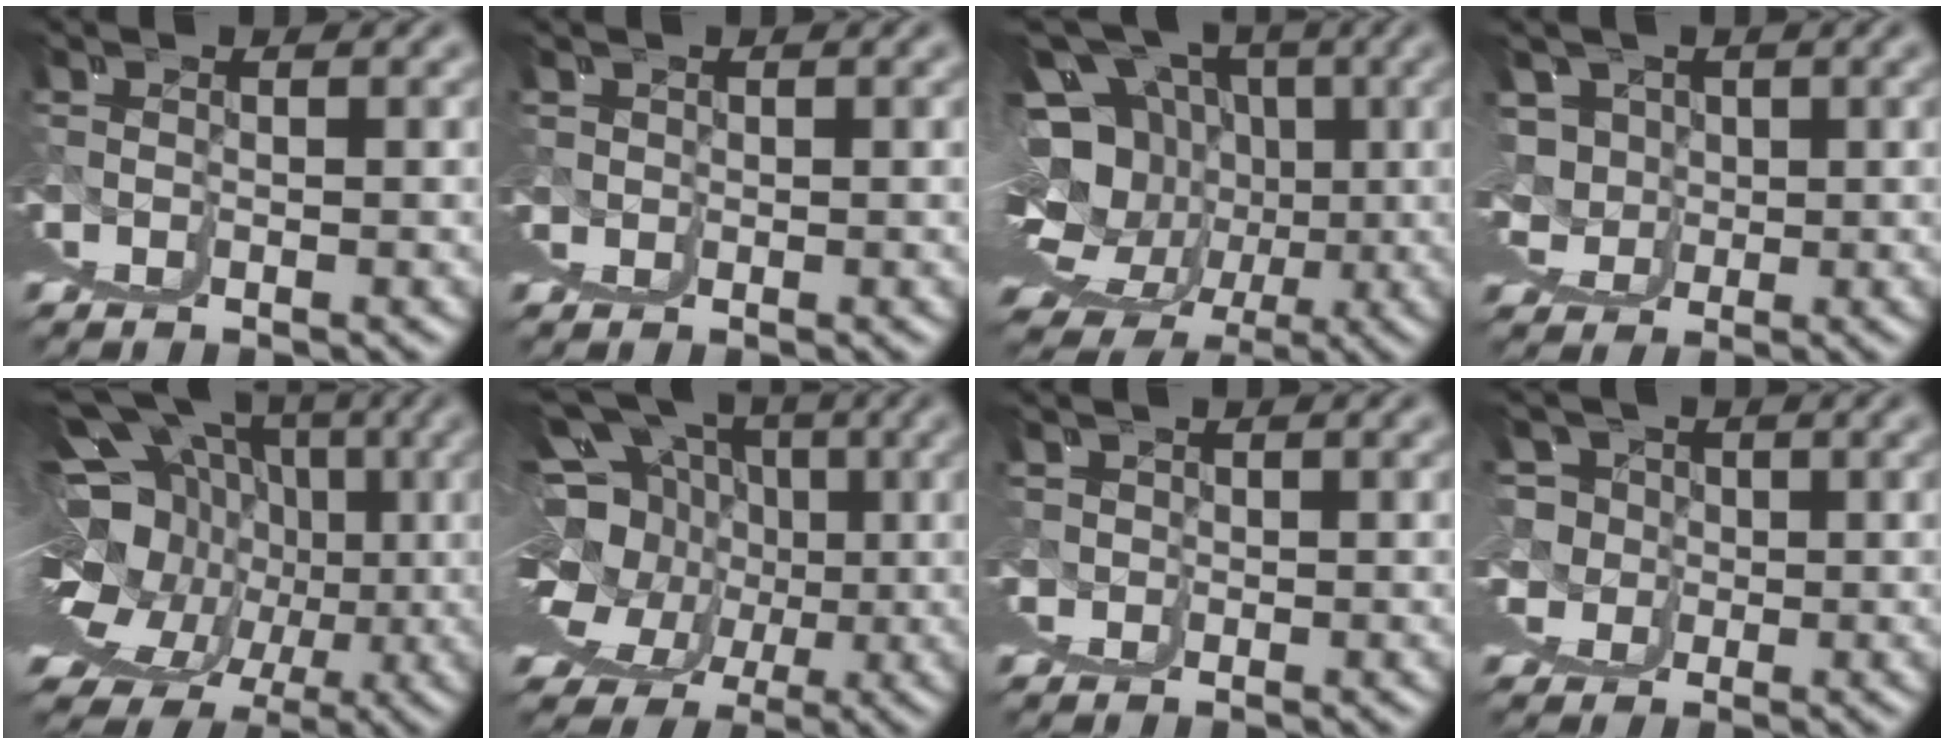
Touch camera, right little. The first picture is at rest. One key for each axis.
{"total": 1.3, "fx": 0.7, "fy": -0.5, "fz": -1.0, "tx": 0.018, "ty": -0.002, "tz": 0.011}
{"total": 14.0, "fx": 4.1, "fy": 9.0, "fz": 9.9, "tx": -0.132, "ty": 0.001, "tz": 0.069}
{"total": 4.5, "fx": 1.4, "fy": 3.8, "fz": 1.8, "tx": -0.032, "ty": -0.031, "tz": 0.031}
{"total": 15.1, "fx": 3.1, "fy": 9.2, "fz": 11.6, "tx": -0.154, "ty": -0.009, "tz": 0.063}
{"total": 14.5, "fx": 4.5, "fy": 9.5, "fz": 9.9, "tx": -0.131, "ty": -0.001, "tz": 0.076}
{"total": 1.6, "fx": 1.0, "fy": -0.5, "fz": -1.2, "tx": 0.024, "ty": -0.003, "tz": 0.014}
{"total": 3.3, "fx": 1.1, "fy": 2.8, "fz": 1.4, "tx": -0.016, "ty": -0.014, "tz": 0.018}